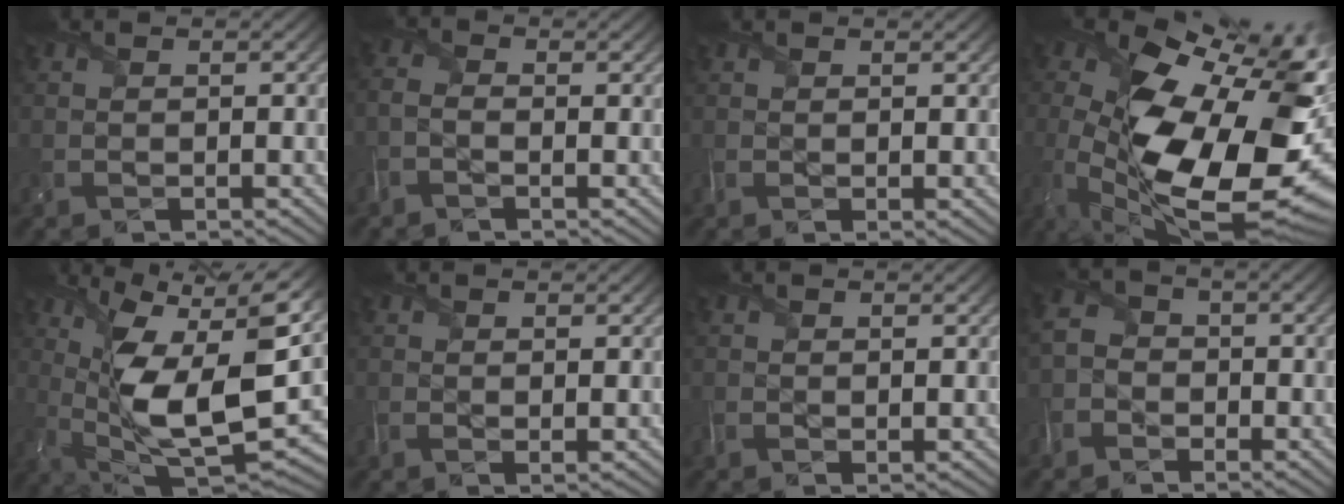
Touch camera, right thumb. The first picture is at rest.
{"total": 2.0, "force": [-1.1, 0.9, 1.4], "torque": [-0.046, -0.004, -0.035]}
{"total": 1.6, "force": [0.8, 0.4, 1.3], "torque": [-0.031, -0.001, 0.014]}
{"total": 20.6, "force": [-2.1, 10.4, 17.6], "torque": [-0.344, -0.048, -0.009]}
{"total": 17.1, "force": [2.8, 6.8, 15.4], "torque": [-0.274, -0.006, 0.059]}
{"total": 1.9, "force": [1.0, 0.6, 1.5], "torque": [-0.036, -0.002, 0.020]}
{"total": 1.5, "force": [0.9, 0.6, 1.1], "torque": [-0.028, -0.001, 0.018]}
{"total": 3.2, "force": [-1.6, 2.5, 1.1], "torque": [-0.034, -0.002, -0.044]}